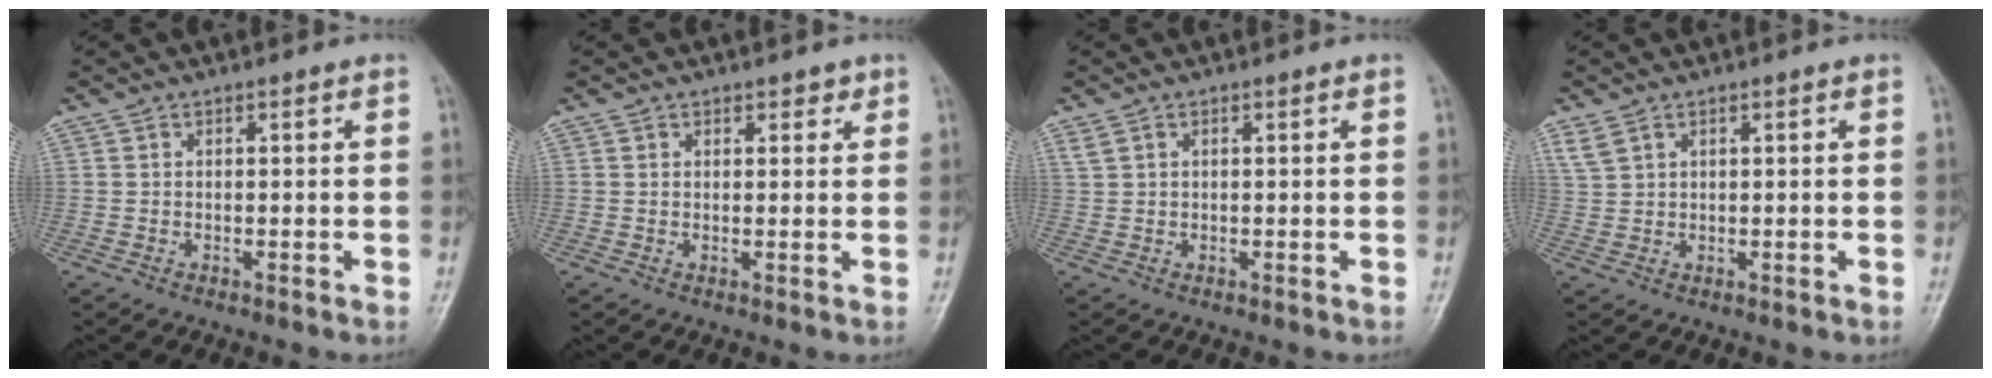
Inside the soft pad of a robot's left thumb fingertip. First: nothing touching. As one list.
[{"total": 1.7, "force": [1.0, 1.2, 0.7], "torque": [0.008, -0.004, 0.010]}, {"total": 1.4, "force": [0.6, 0.7, 1.1], "torque": [-0.030, 0.015, 0.020]}, {"total": 2.8, "force": [1.6, 1.5, 1.6], "torque": [-0.041, 0.009, 0.044]}]